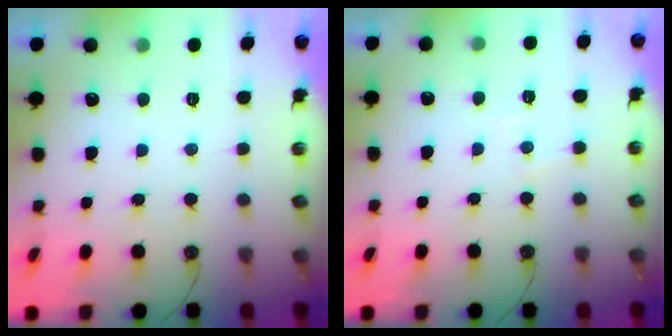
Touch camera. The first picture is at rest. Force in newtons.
{"total": 3.3, "press": 3.2, "slide": 0.5}